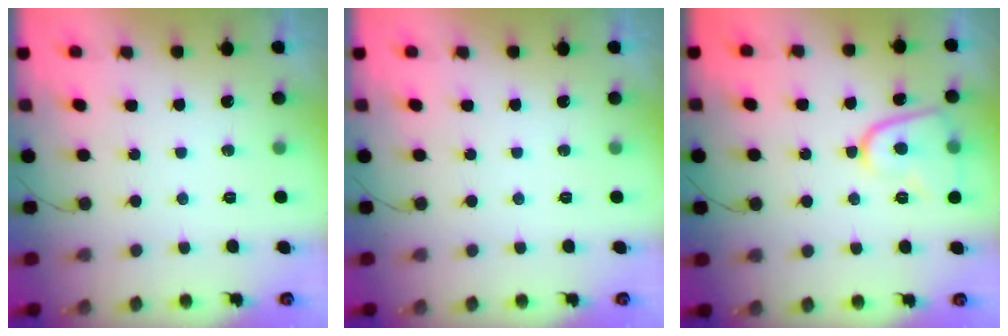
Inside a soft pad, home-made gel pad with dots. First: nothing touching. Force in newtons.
{"total": 0.0}
{"total": 10.1, "press": 10.1, "slide": 1.3}